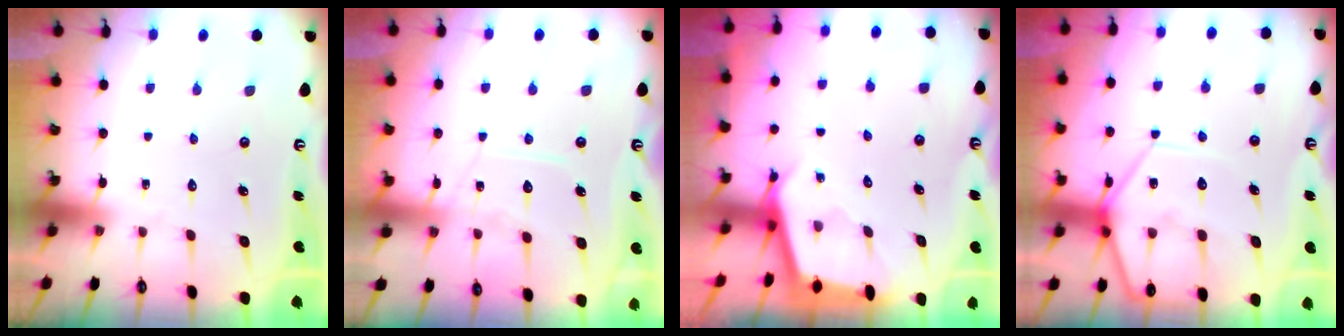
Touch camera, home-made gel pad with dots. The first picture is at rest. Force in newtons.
{"total": 9.6, "press": 9.6, "slide": 0.9}
{"total": 2.5, "press": 2.5, "slide": 0.1}
{"total": 11.0, "press": 11.0, "slide": 1.0}